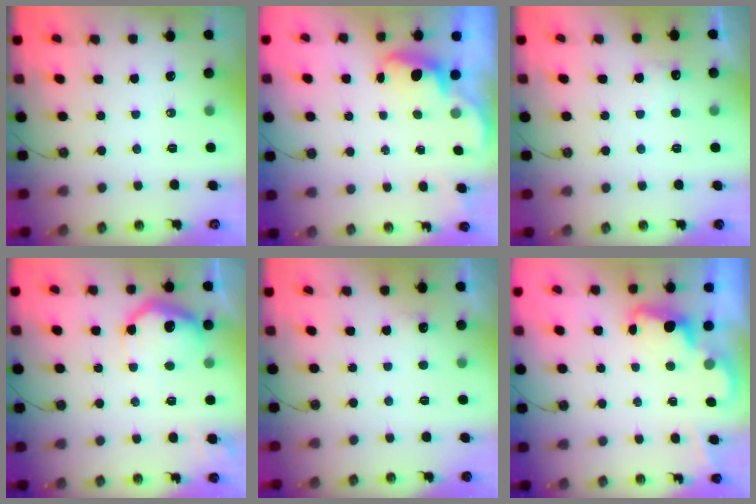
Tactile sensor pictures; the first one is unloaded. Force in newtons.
{"total": 2.5, "press": 2.4, "slide": 0.7}
{"total": 5.9, "press": 5.7, "slide": 1.4}
{"total": 11.4, "press": 11.4, "slide": 0.8}
{"total": 3.5, "press": 3.3, "slide": 1.1}
{"total": 2.5, "press": 2.4, "slide": 0.5}